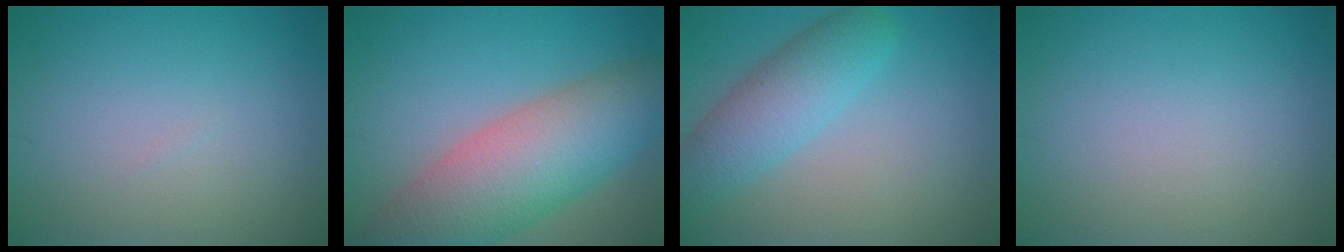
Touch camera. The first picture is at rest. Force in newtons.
{"total": 10.3, "press": 10.2, "slide": 0.6}
{"total": 4.9, "press": 4.9, "slide": 0.2}
{"total": 0.0}